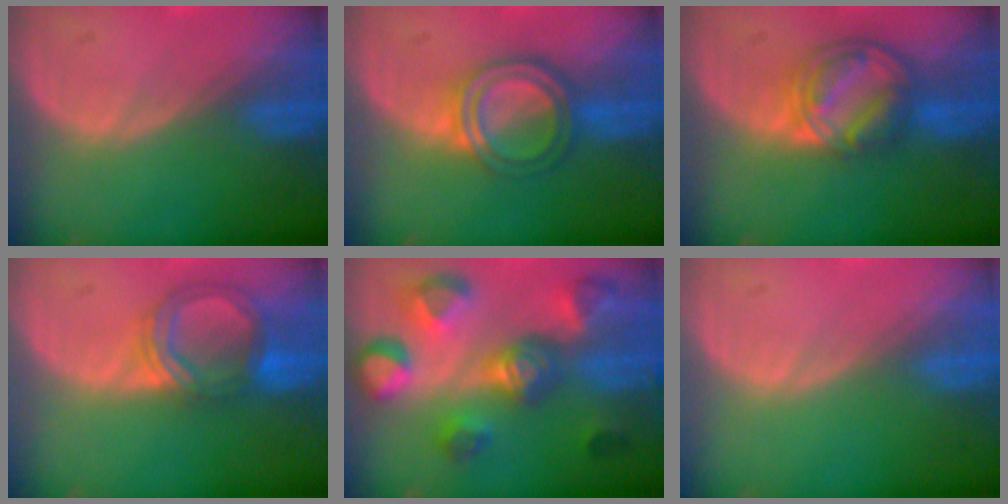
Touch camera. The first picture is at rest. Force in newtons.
{"total": 6.0, "press": 5.4, "slide": 2.7}
{"total": 8.2, "press": 7.0, "slide": 4.3}
{"total": 5.8, "press": 5.7, "slide": 0.6}
{"total": 10.6, "press": 10.0, "slide": 3.5}
{"total": 0.0}